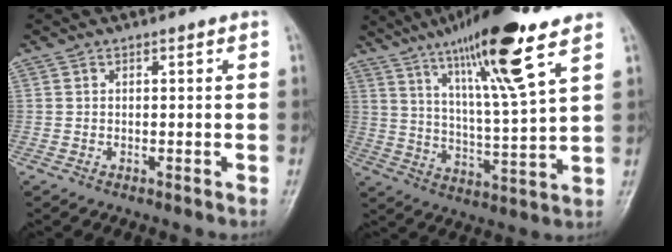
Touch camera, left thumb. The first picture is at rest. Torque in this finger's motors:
{"motor_torque": [1.18, -0.33, 1.68, -1.11, 0.24]}